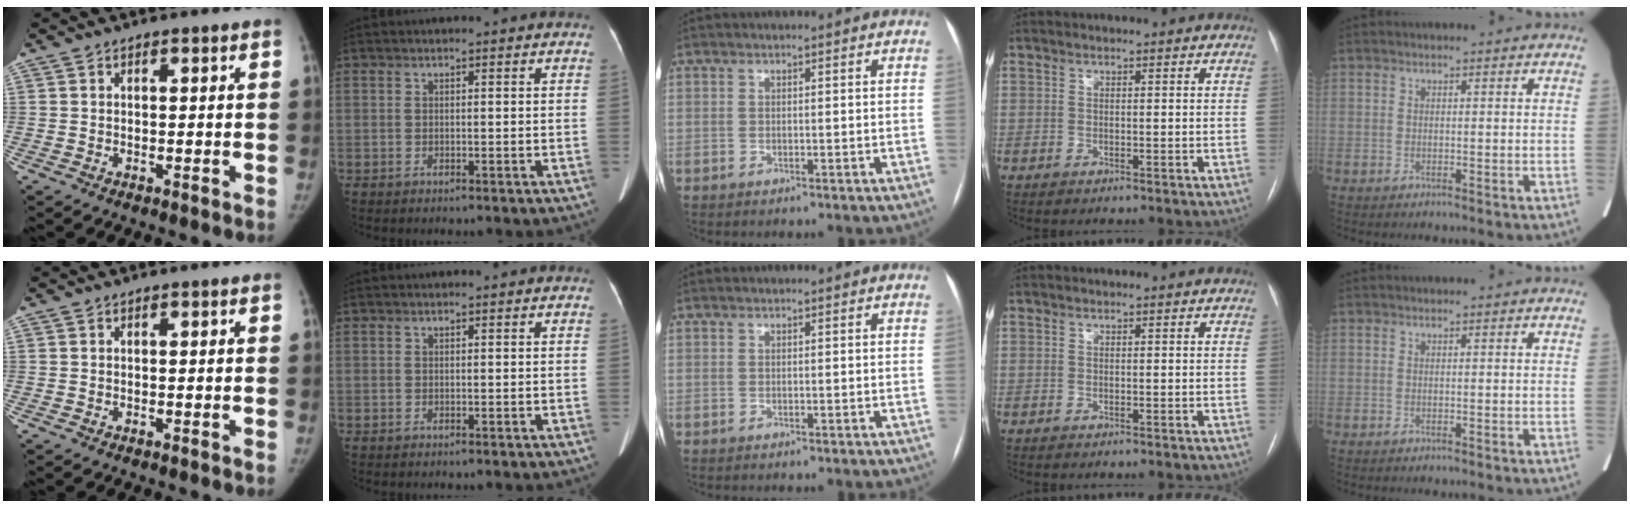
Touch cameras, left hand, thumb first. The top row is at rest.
{}